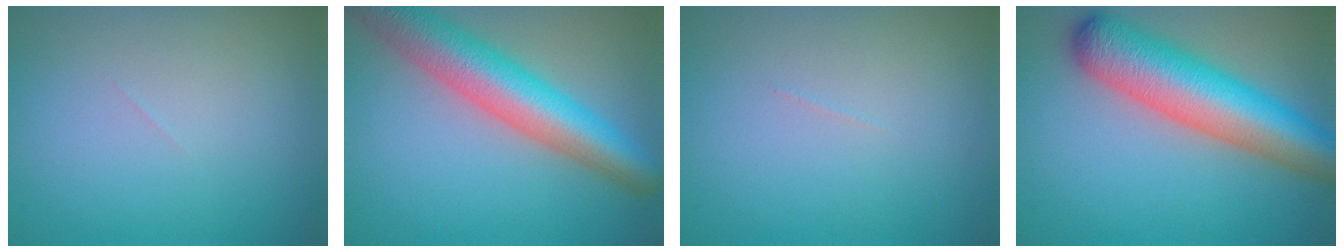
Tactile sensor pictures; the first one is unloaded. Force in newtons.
{"total": 8.7, "press": 8.7, "slide": 0.2}
{"total": 0.0}
{"total": 9.8, "press": 9.8, "slide": 0.3}